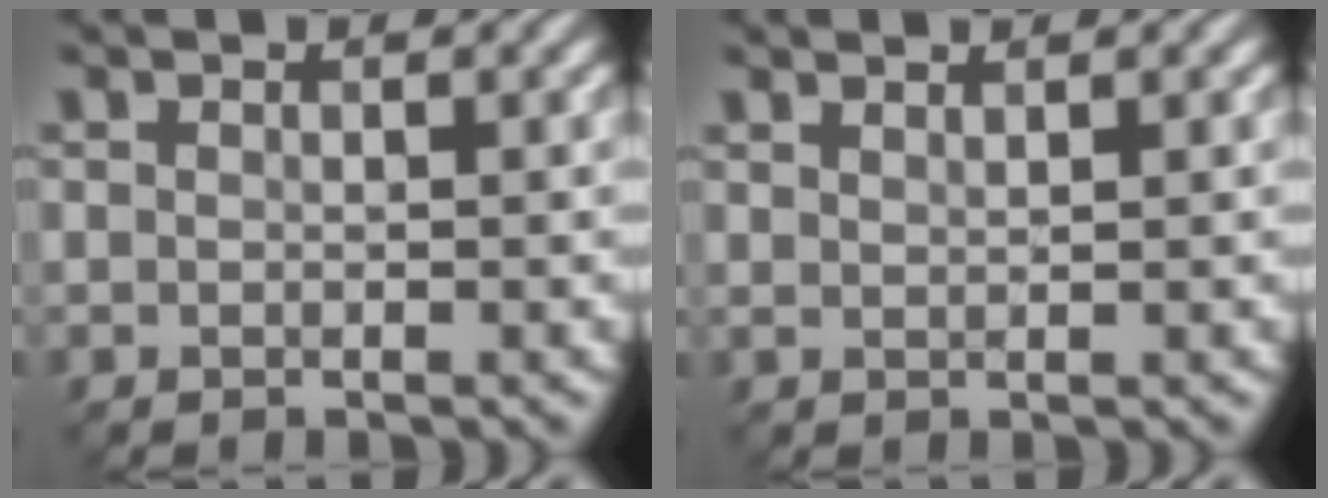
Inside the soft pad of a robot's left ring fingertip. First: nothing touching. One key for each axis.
{"total": 1.2, "fx": 1.0, "fy": 0.4, "fz": 0.7, "tx": 0.000, "ty": -0.001, "tz": 0.008}